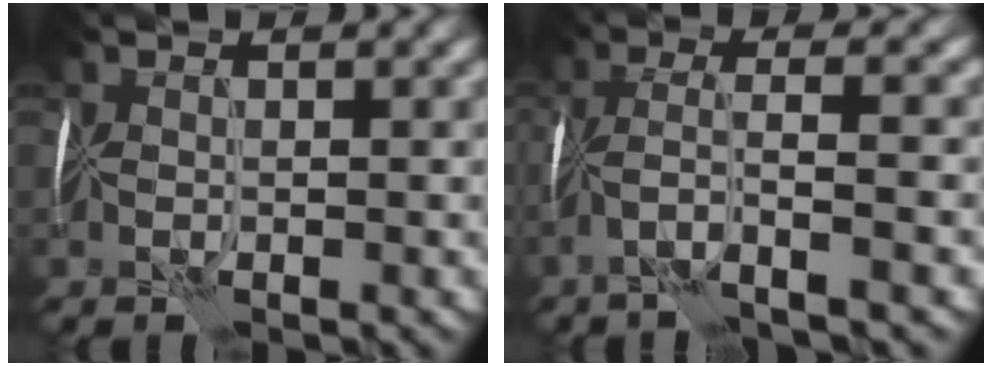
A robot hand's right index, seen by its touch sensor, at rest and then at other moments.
{"total": 4.2, "force": [-1.9, 0.7, 3.7], "torque": [-0.076, 0.013, -0.043]}